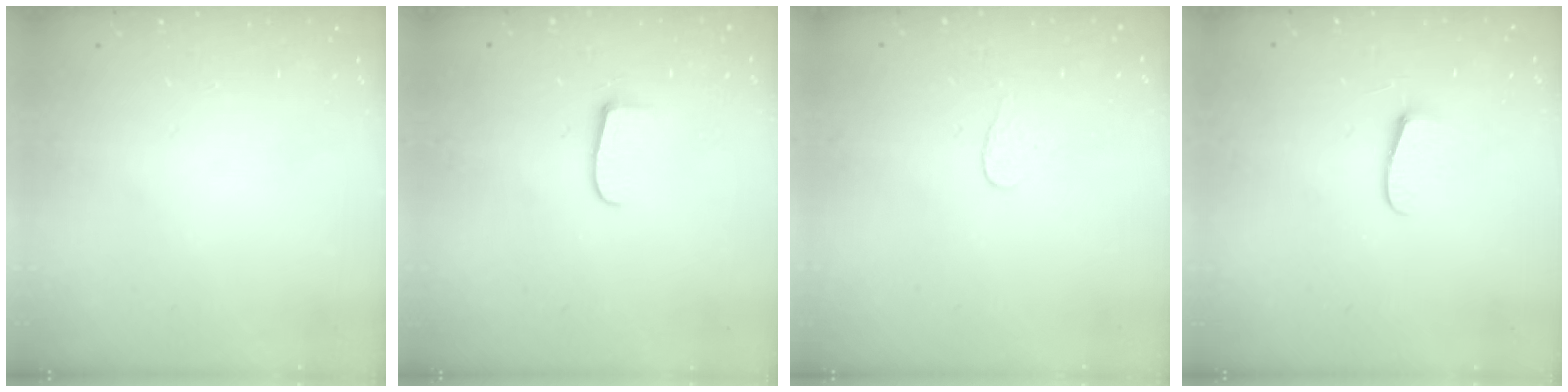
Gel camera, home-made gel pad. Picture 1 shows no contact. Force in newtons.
{"total": 6.2, "press": 6.1, "slide": 0.7}
{"total": 2.7, "press": 2.7, "slide": 0.3}
{"total": 5.9, "press": 5.8, "slide": 0.5}